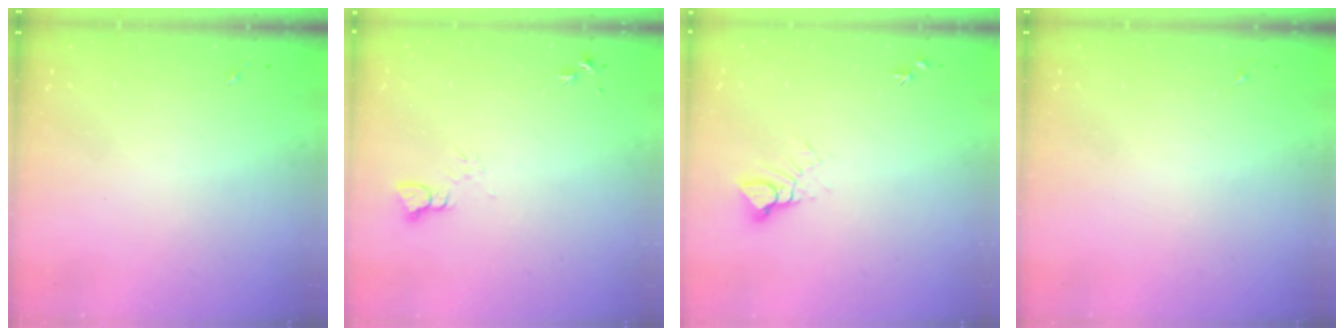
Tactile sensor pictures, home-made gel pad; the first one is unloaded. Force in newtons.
{"total": 2.2, "press": 2.2, "slide": 0.2}
{"total": 4.0, "press": 3.9, "slide": 0.4}
{"total": 0.0}